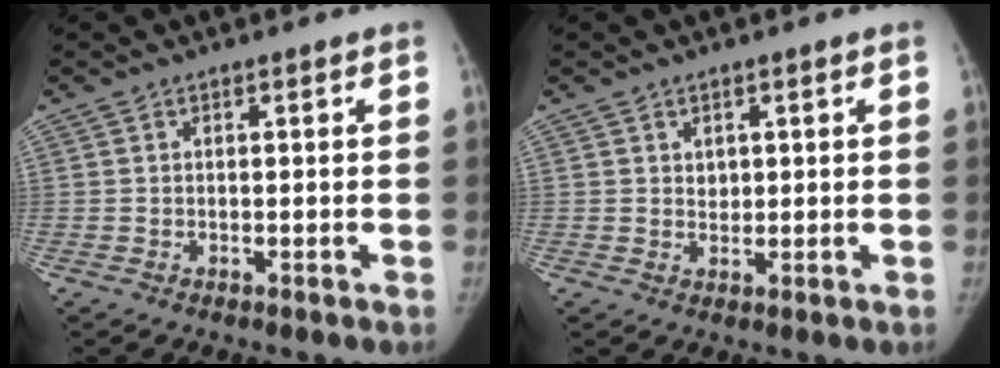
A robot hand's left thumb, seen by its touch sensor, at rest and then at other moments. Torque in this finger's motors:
{"motor_torque": [0.08, -0.01, 0.30, -0.01, -0.04]}